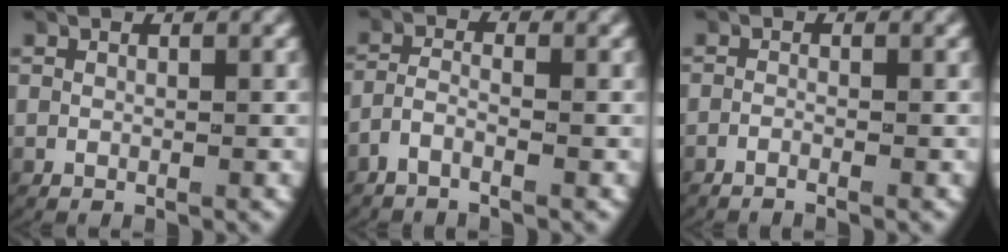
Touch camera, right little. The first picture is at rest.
{"total": 2.4, "force": [-1.8, 0.3, 1.6], "torque": [-0.043, -0.005, -0.032]}
{"total": 1.8, "force": [-1.7, 0.2, 0.7], "torque": [-0.026, -0.006, -0.029]}